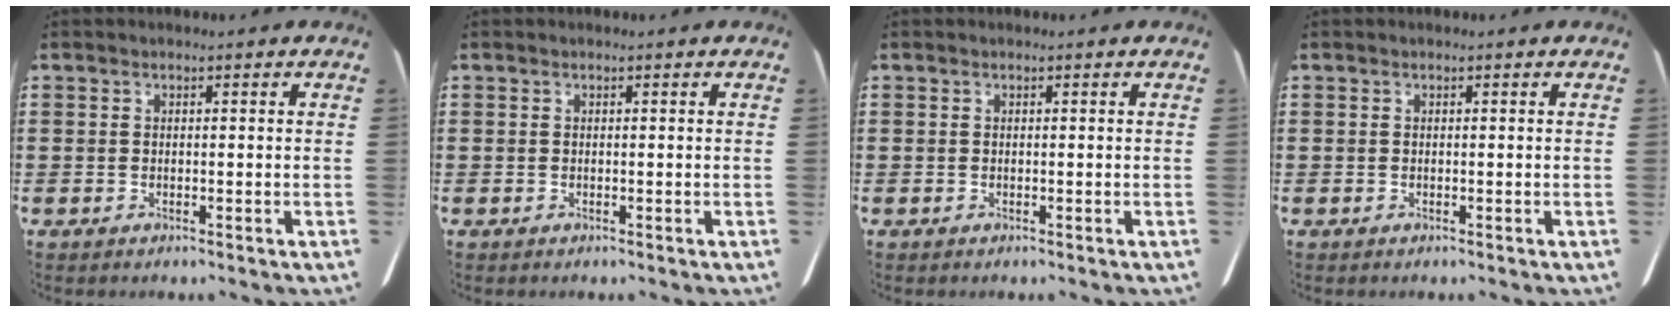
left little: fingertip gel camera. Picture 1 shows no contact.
{"total": 0.0}
{"total": 0.0}
{"total": 0.0}